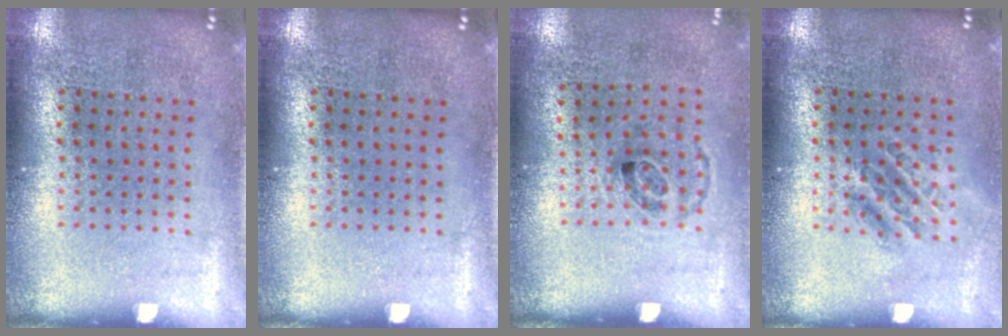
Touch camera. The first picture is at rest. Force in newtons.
{"total": 0.0}
{"total": 1.0, "press": 0.7, "slide": 0.7}
{"total": 1.1, "press": 0.9, "slide": 0.5}